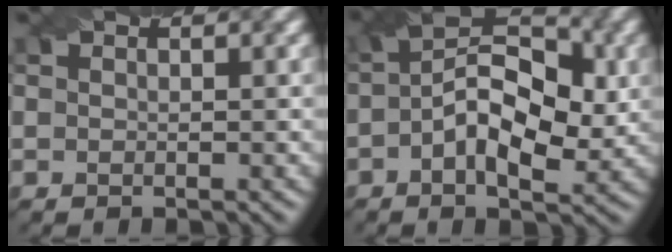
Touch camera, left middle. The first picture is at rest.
{"total": 8.4, "force": [-0.1, 4.3, 7.2], "torque": [-0.117, 0.014, -0.008]}